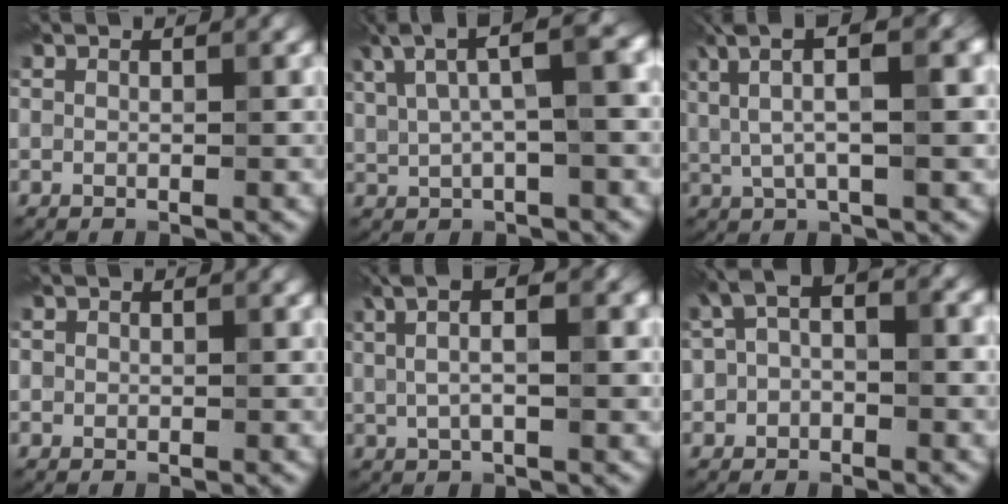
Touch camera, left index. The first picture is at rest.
{"total": 7.7, "force": [3.7, 2.2, 6.5], "torque": [-0.128, 0.029, 0.069]}
{"total": 6.5, "force": [2.3, 1.6, 5.9], "torque": [-0.107, 0.011, 0.041]}
{"total": 0.5, "force": [-0.1, 0.5, 0.0], "torque": [0.002, -0.005, -0.003]}
{"total": 6.6, "force": [2.4, 2.6, 5.6], "torque": [-0.078, 0.012, 0.021]}
{"total": 5.6, "force": [0.2, 3.7, 4.2], "torque": [-0.067, 0.016, -0.008]}